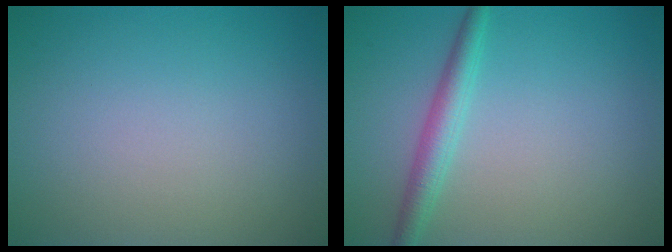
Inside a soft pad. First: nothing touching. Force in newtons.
{"total": 2.5, "press": 2.5, "slide": 0.1}